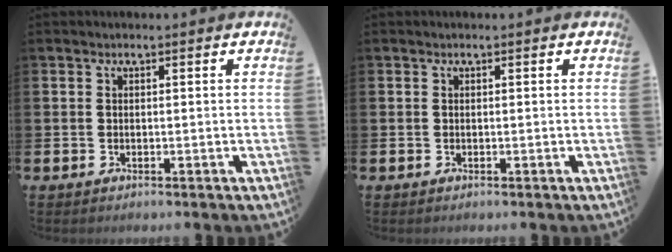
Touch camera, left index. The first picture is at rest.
{"total": 0.0}